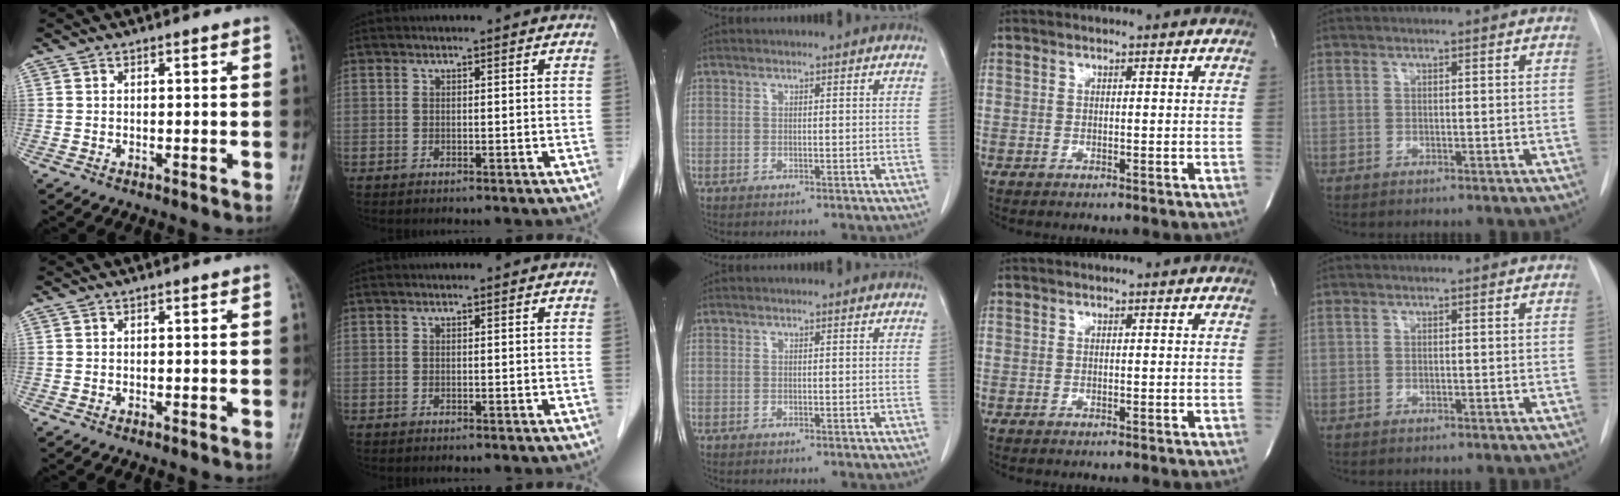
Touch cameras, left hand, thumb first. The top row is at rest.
{}